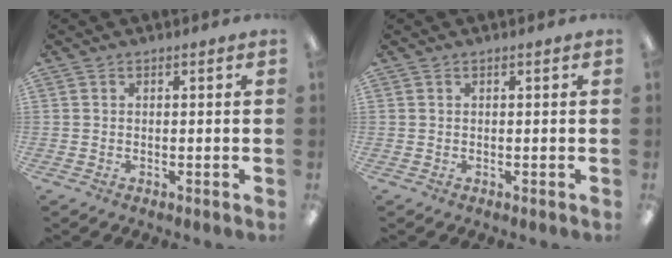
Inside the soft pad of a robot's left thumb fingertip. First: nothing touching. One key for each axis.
{"total": 0.0}